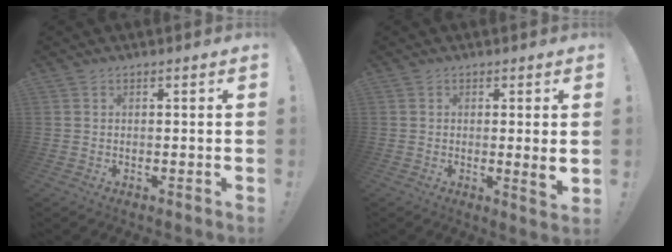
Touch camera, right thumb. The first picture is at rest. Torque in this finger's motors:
{"motor_torque": [-0.46, 0.24, 0.22, 0.30, 0.12]}